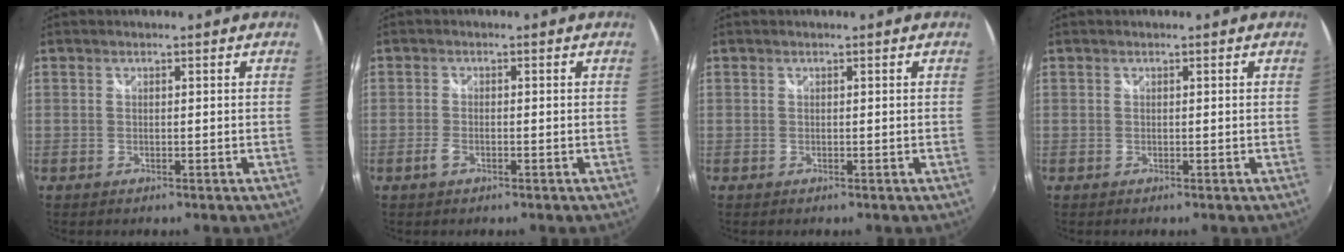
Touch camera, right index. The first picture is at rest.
{"total": 2.0, "force": [-1.0, 0.7, 1.5], "torque": [-0.037, -0.002, -0.021]}
{"total": 0.0}
{"total": 0.0}